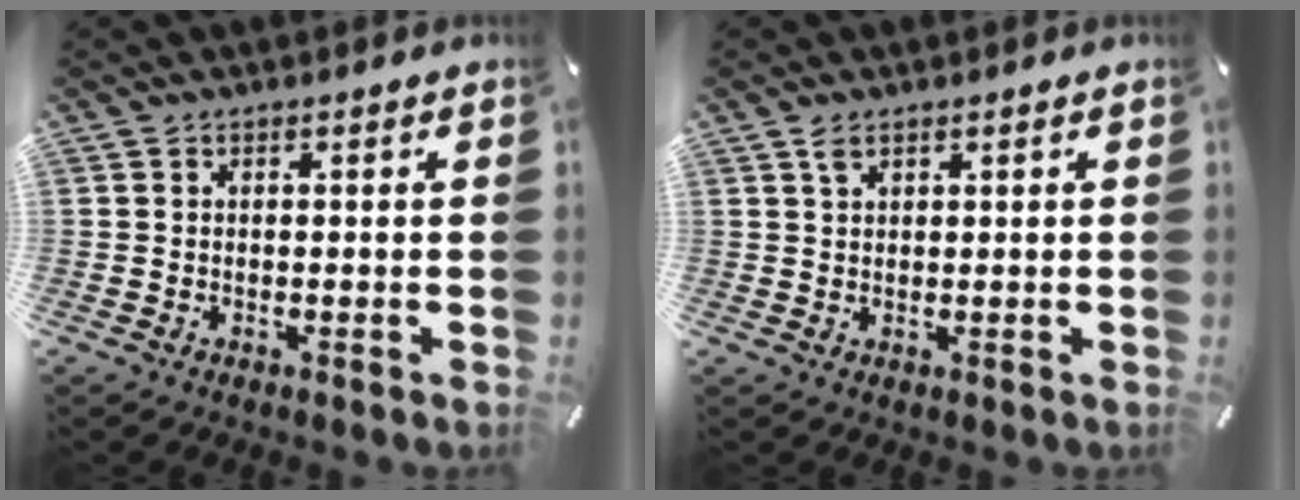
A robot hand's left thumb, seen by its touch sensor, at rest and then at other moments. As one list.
[{"total": 1.9, "force": [1.2, 0.8, 1.3], "torque": [-0.027, 0.000, 0.022]}]